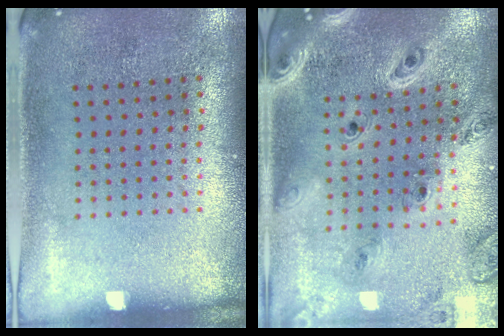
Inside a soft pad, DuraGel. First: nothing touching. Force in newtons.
{"total": 2.0, "press": 1.9, "slide": 0.6}